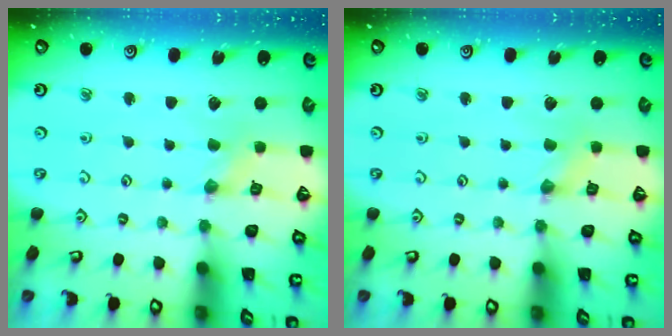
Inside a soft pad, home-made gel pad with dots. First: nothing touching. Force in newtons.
{"total": 0.0}